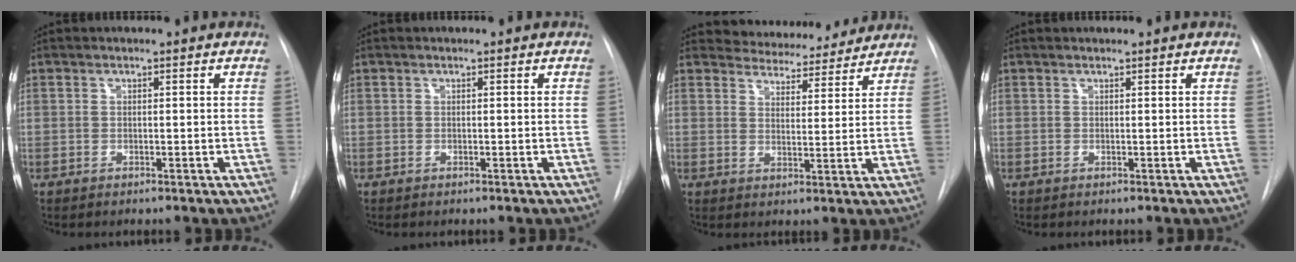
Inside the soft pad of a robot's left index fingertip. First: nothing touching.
{"total": 0.0}
{"total": 9.5, "force": [9.1, 2.5, 0.9], "torque": [-0.003, 0.000, 0.117]}
{"total": 0.6, "force": [0.6, -0.1, 0.1], "torque": [-0.002, 0.009, 0.012]}